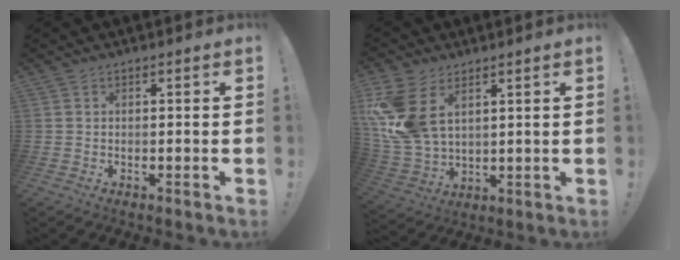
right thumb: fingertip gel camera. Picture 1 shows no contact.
{"total": 15.2, "force": [5.5, 9.6, 10.4], "torque": [-0.213, -0.035, 0.104]}